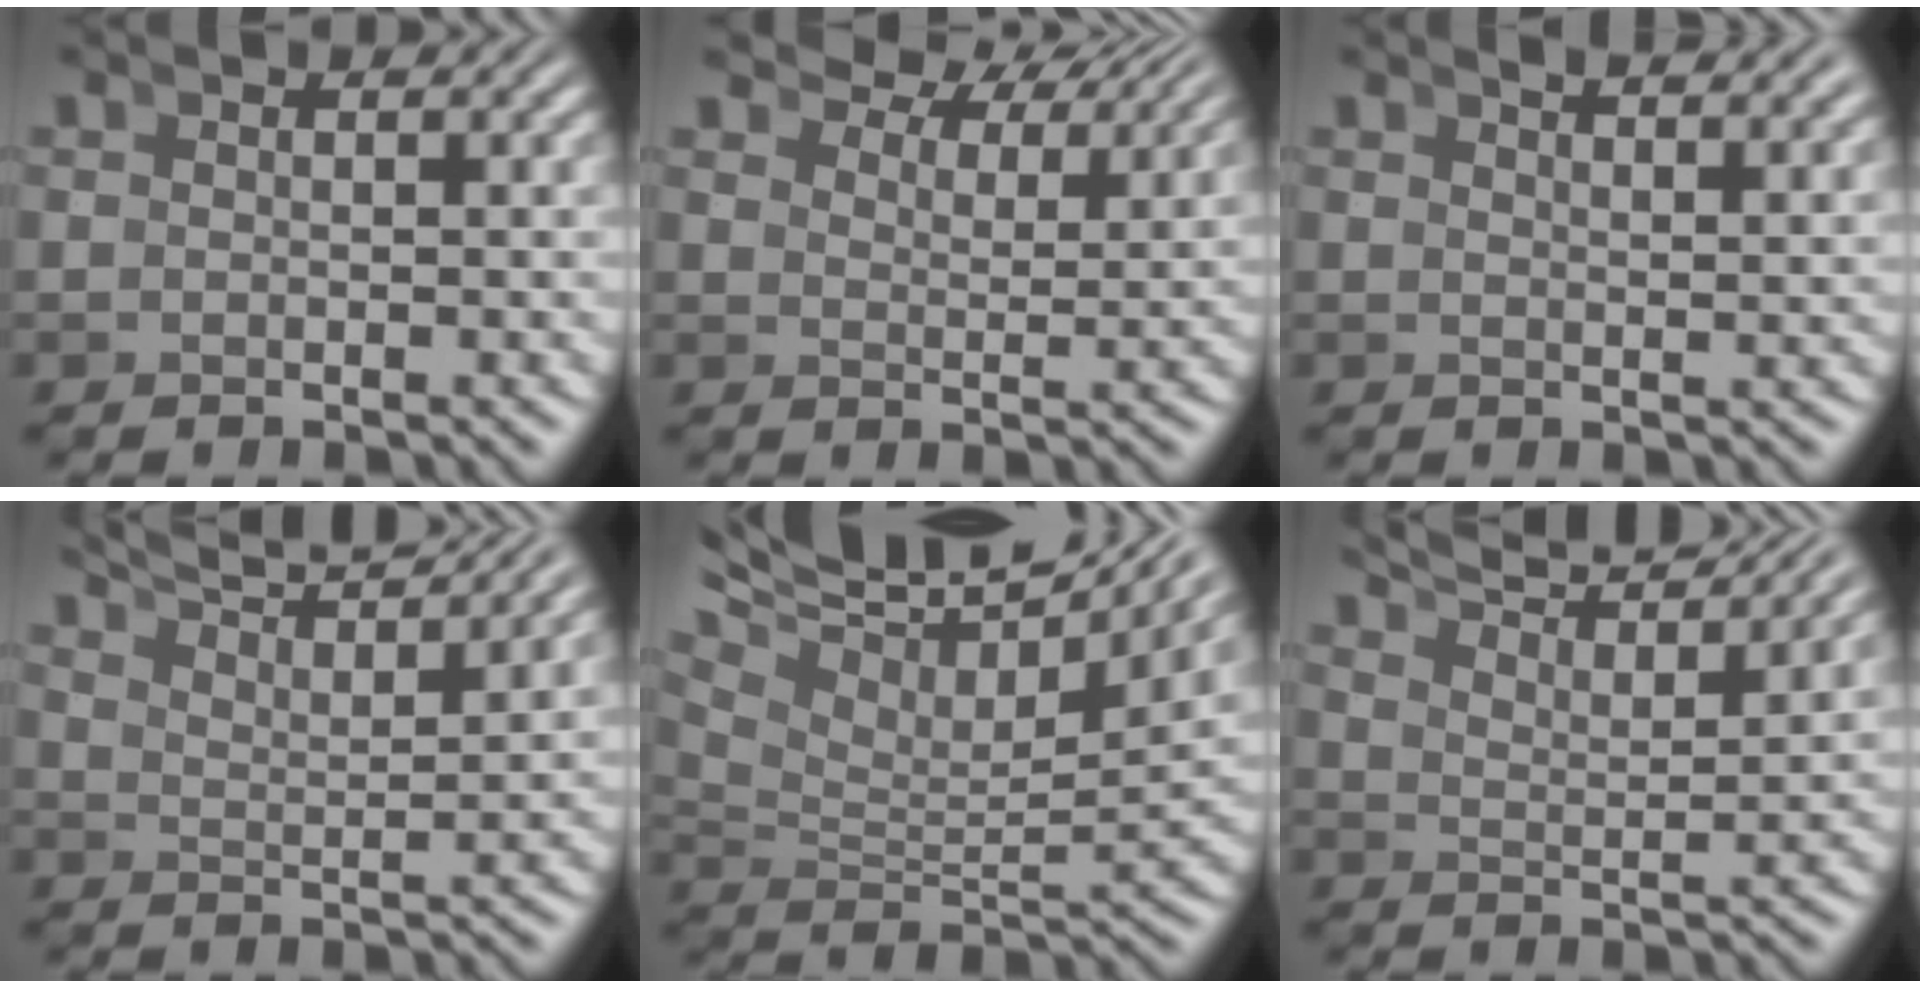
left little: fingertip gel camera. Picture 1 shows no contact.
{"total": 6.3, "force": [5.8, 1.3, 2.3], "torque": [-0.025, 0.022, 0.084]}
{"total": 3.0, "force": [2.8, -0.2, 1.1], "torque": [-0.001, 0.009, 0.042]}
{"total": 9.4, "force": [8.2, 2.2, 3.9], "torque": [-0.059, 0.032, 0.120]}
{"total": 12.5, "force": [6.9, 6.4, 8.2], "torque": [-0.118, 0.031, 0.088]}
{"total": 10.4, "force": [9.1, 2.5, 4.3], "torque": [-0.062, 0.038, 0.129]}